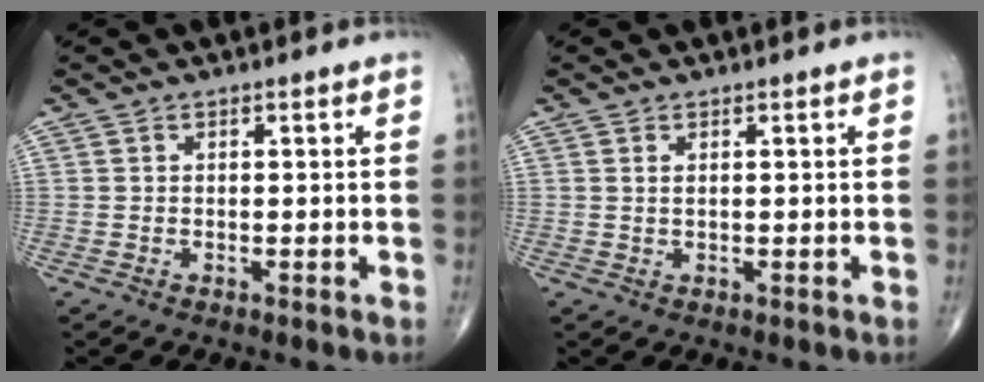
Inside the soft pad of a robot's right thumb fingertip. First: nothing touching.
{"total": 0.8, "force": [0.4, 0.3, 0.6], "torque": [-0.015, 0.002, 0.008]}